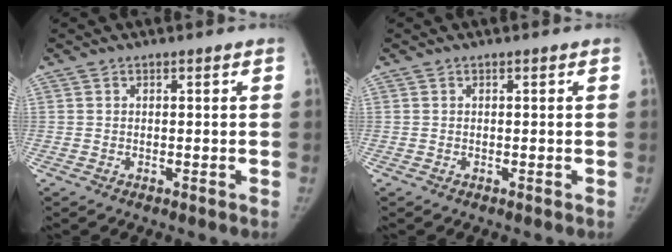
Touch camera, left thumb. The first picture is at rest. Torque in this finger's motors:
{"motor_torque": [0.00, 0.00, 0.02, -0.02, 0.00]}